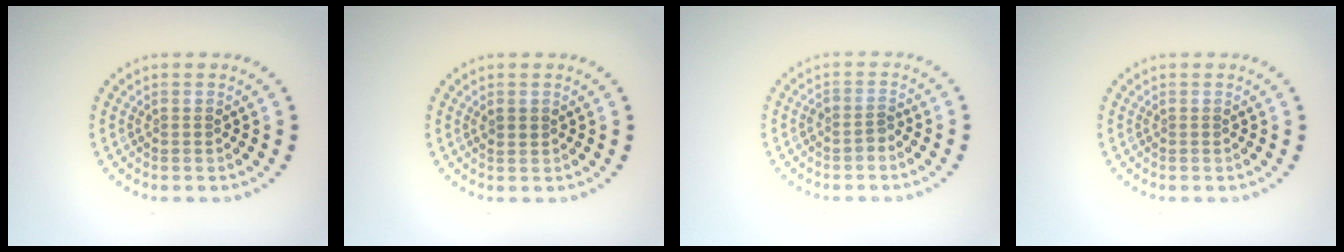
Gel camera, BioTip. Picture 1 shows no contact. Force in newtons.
{"total": 1.0, "press": 0.9, "slide": 0.4}
{"total": 1.3, "press": 0.9, "slide": 0.9}
{"total": 0.0}